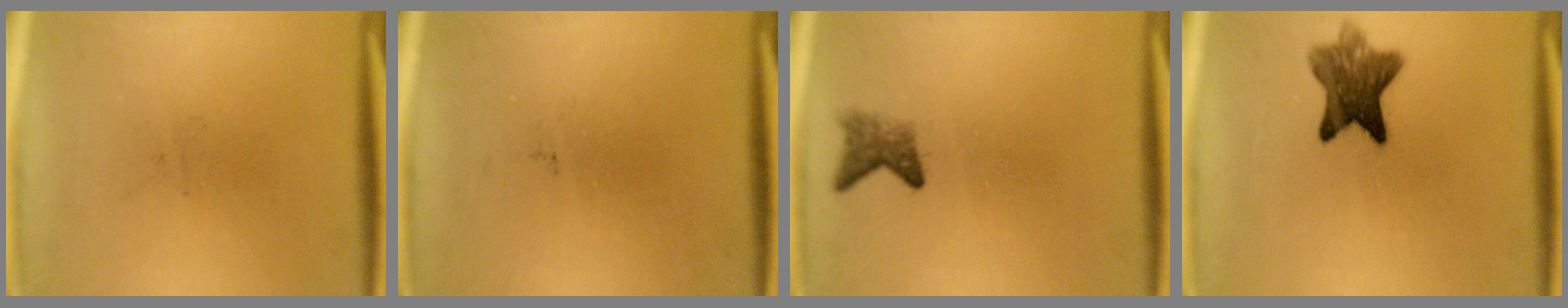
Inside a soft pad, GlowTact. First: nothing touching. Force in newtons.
{"total": 0.0}
{"total": 2.4}
{"total": 7.9}